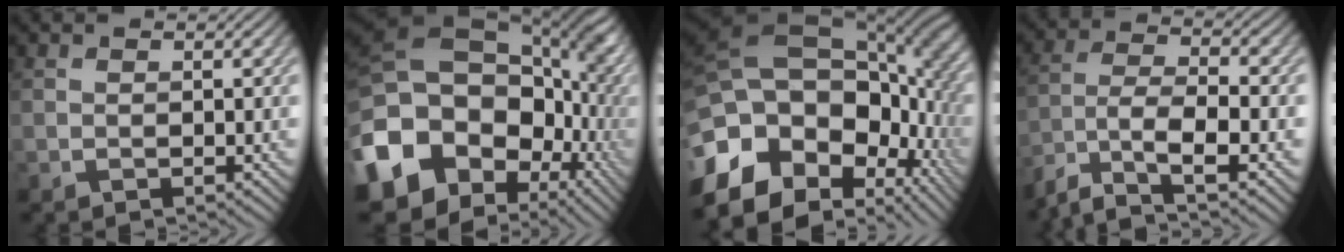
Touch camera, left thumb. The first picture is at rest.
{"total": 20.5, "force": [-4.4, 16.2, 11.7], "torque": [-0.268, -0.013, -0.058]}
{"total": 19.7, "force": [-6.9, 13.3, 12.8], "torque": [-0.263, 0.012, -0.099]}
{"total": 10.2, "force": [-6.8, 3.3, 6.8], "torque": [-0.141, -0.014, -0.129]}